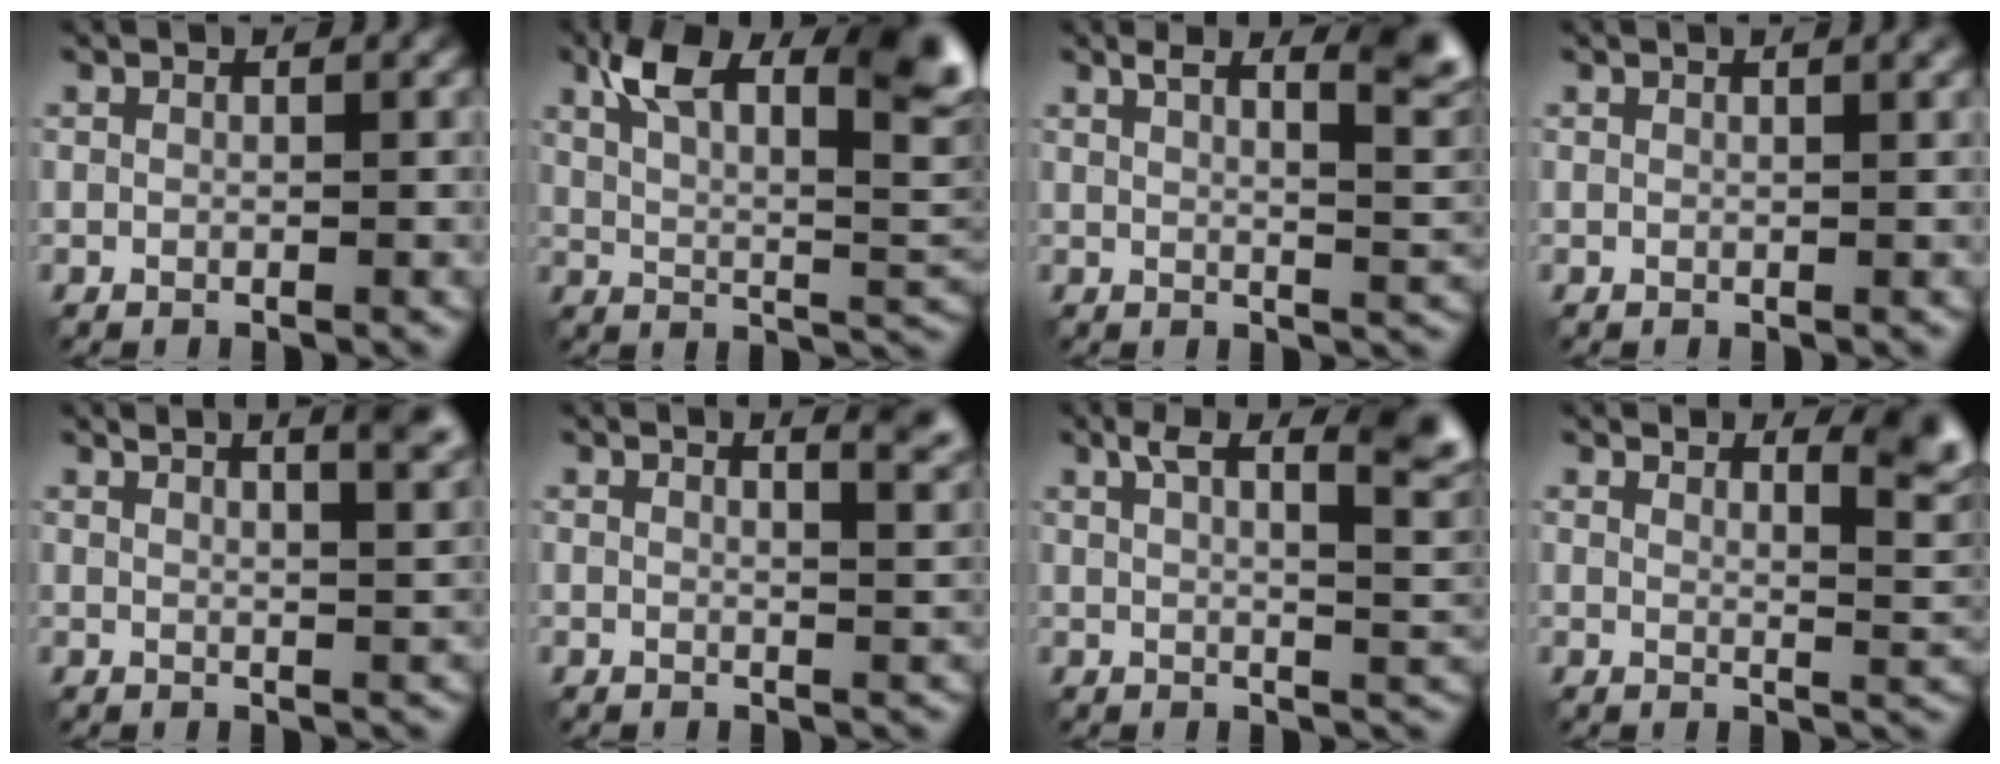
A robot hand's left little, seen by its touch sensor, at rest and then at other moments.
{"total": 11.1, "force": [5.1, 4.2, 9.0], "torque": [-0.146, 0.011, 0.083]}
{"total": 6.1, "force": [3.0, 1.6, 5.1], "torque": [-0.048, 0.016, 0.040]}
{"total": 2.0, "force": [1.1, 0.6, 1.5], "torque": [-0.014, 0.002, 0.007]}
{"total": 8.2, "force": [5.1, 3.0, 5.6], "torque": [-0.029, 0.049, 0.034]}
{"total": 4.4, "force": [2.8, 1.5, 3.1], "torque": [-0.017, 0.018, 0.019]}
{"total": 6.8, "force": [3.1, 1.8, 5.7], "torque": [-0.070, 0.015, 0.048]}
{"total": 5.2, "force": [3.9, 1.3, 3.1], "torque": [-0.021, 0.011, 0.055]}